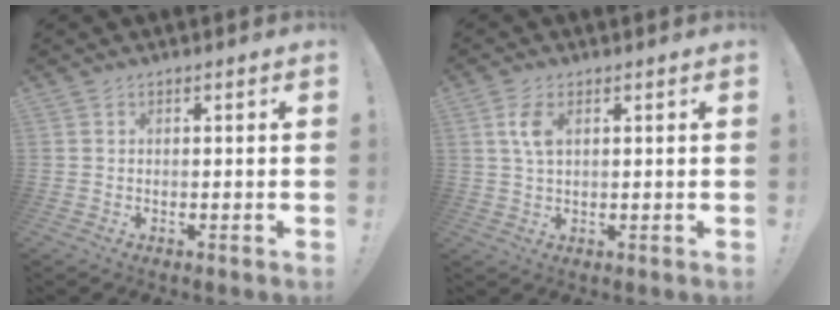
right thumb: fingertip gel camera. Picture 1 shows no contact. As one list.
[{"total": 5.0, "force": [1.5, 2.3, 4.2], "torque": [-0.079, -0.003, 0.023]}]